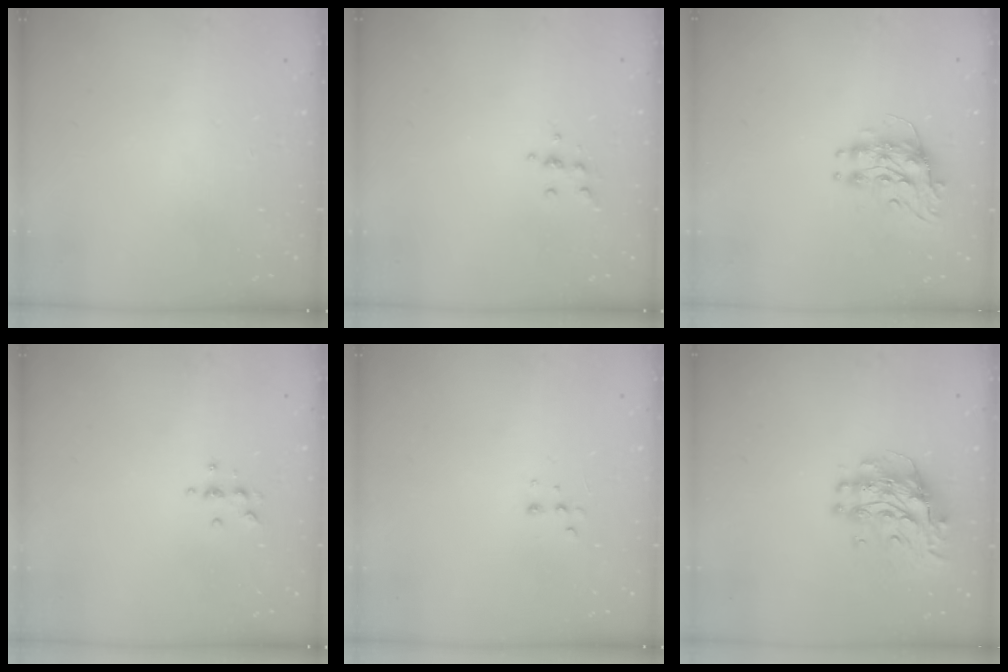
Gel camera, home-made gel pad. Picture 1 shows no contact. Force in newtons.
{"total": 4.8, "press": 4.7, "slide": 0.8}
{"total": 8.1, "press": 8.1, "slide": 0.2}
{"total": 4.6, "press": 4.6, "slide": 0.6}
{"total": 3.4, "press": 3.3, "slide": 0.8}
{"total": 10.7, "press": 10.7, "slide": 0.9}